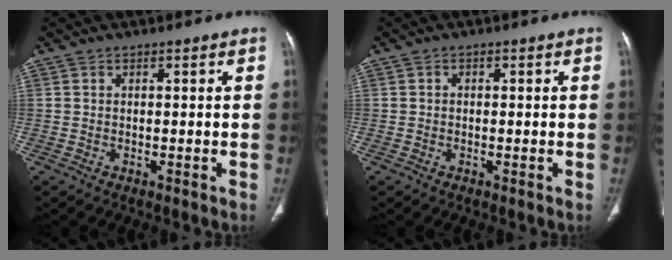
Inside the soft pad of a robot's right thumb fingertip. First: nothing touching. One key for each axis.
{"total": 0.6, "fx": 0.0, "fy": 0.5, "fz": 0.3, "tx": 0.000, "ty": 0.002, "tz": -0.002}